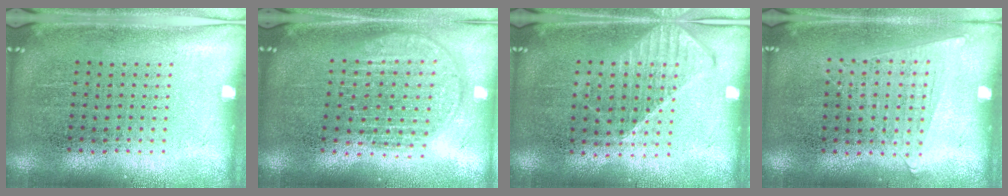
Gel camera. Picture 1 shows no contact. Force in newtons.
{"total": 1.8, "press": 1.5, "slide": 0.9}
{"total": 1.2, "press": 1.1, "slide": 0.4}
{"total": 0.7, "press": 0.5, "slide": 0.5}